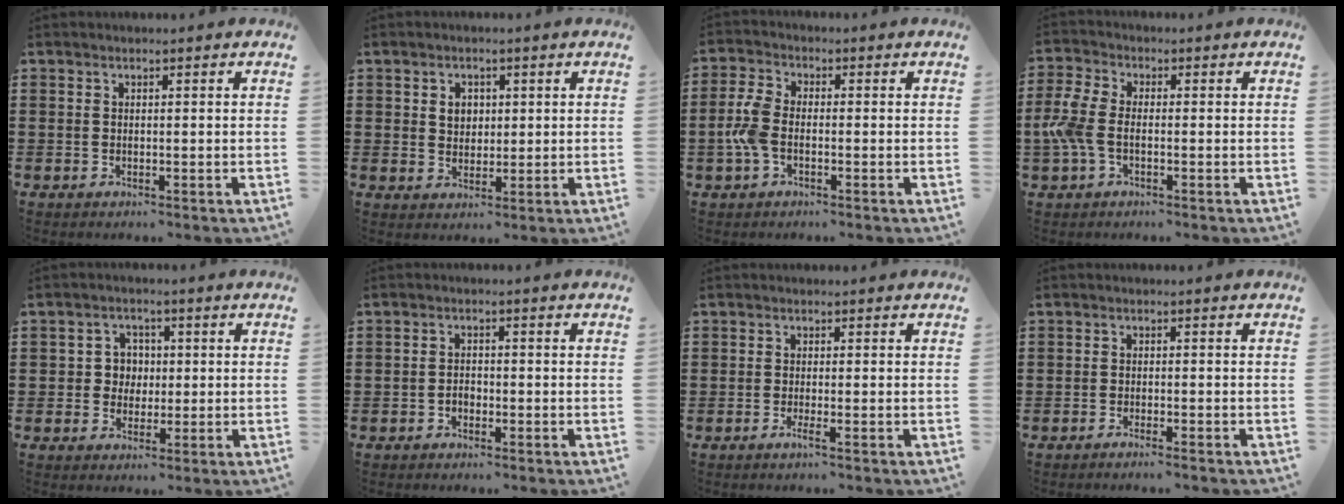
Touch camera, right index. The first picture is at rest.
{"total": 2.8, "force": [0.8, 2.3, 1.4], "torque": [-0.035, 0.011, 0.013]}
{"total": 5.1, "force": [-1.2, 2.8, 4.1], "torque": [-0.114, -0.008, -0.032]}
{"total": 5.1, "force": [-1.3, 2.8, 4.1], "torque": [-0.115, -0.006, -0.034]}
{"total": 3.7, "force": [0.0, 3.4, 1.3], "torque": [-0.039, 0.011, -0.005]}
{"total": 1.5, "force": [-0.8, 1.0, 0.7], "torque": [-0.017, 0.000, -0.016]}
{"total": 1.4, "force": [-0.8, 0.0, 1.1], "torque": [-0.026, -0.007, -0.017]}
{"total": 1.2, "force": [-1.1, -0.2, 0.4], "torque": [-0.007, 0.000, -0.022]}